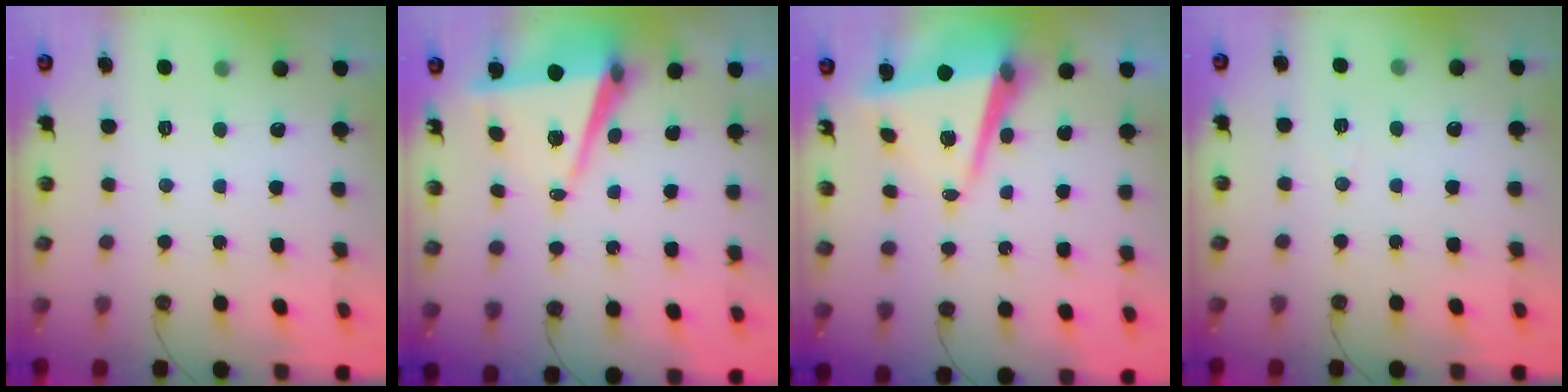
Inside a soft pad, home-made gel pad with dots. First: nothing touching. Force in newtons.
{"total": 8.0, "press": 6.9, "slide": 4.1}
{"total": 9.2, "press": 9.1, "slide": 1.3}
{"total": 3.6, "press": 2.7, "slide": 2.4}